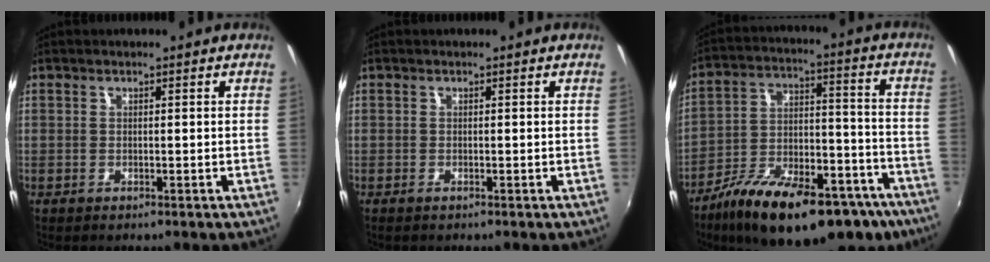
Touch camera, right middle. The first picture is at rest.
{"total": 0.5, "force": [-0.4, 0.1, 0.3], "torque": [-0.005, -0.003, -0.008]}
{"total": 27.7, "force": [-18.8, 10.9, 17.1], "torque": [-0.267, 0.000, -0.263]}